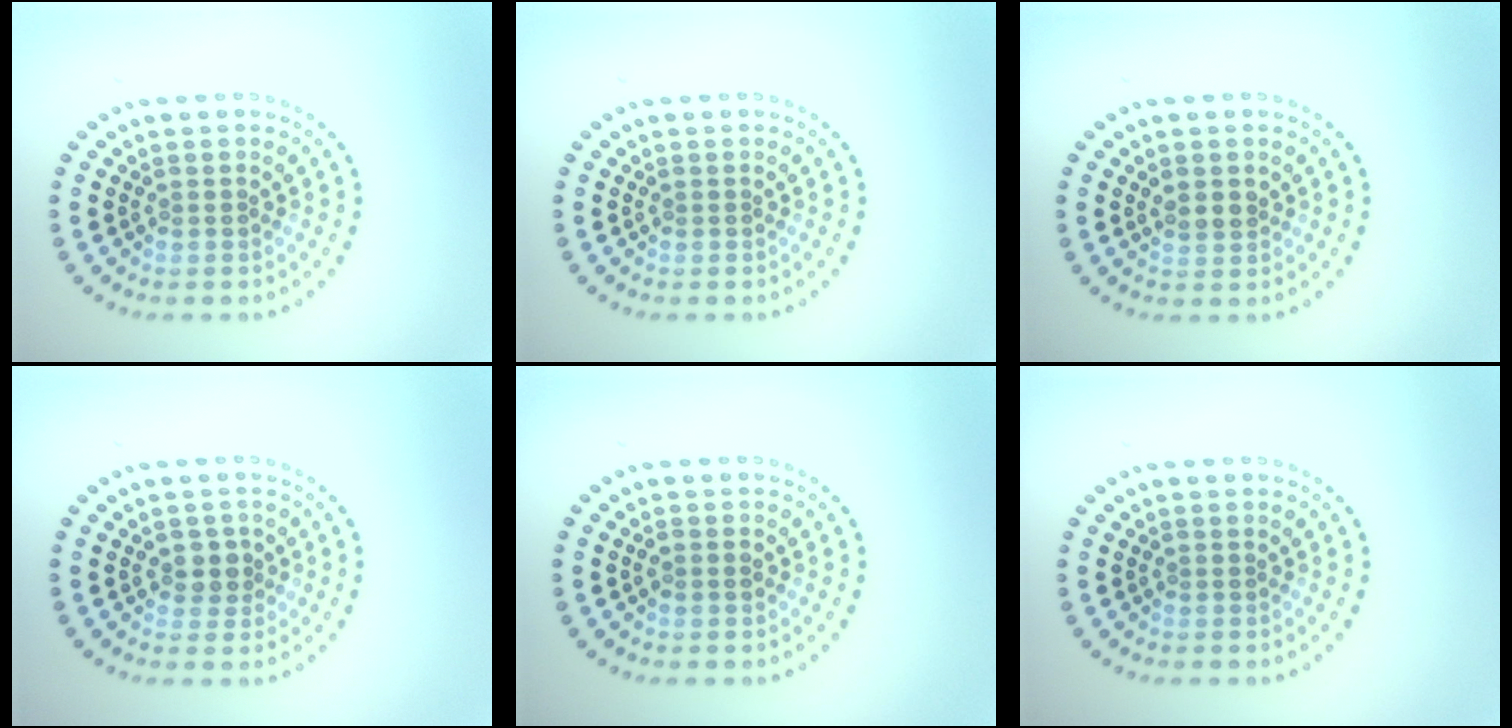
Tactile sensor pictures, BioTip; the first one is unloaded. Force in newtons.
{"total": 0.0}
{"total": 1.6, "press": 1.5, "slide": 0.7}
{"total": 1.8, "press": 1.6, "slide": 0.9}
{"total": 0.9, "press": 0.9, "slide": 0.1}
{"total": 0.0}